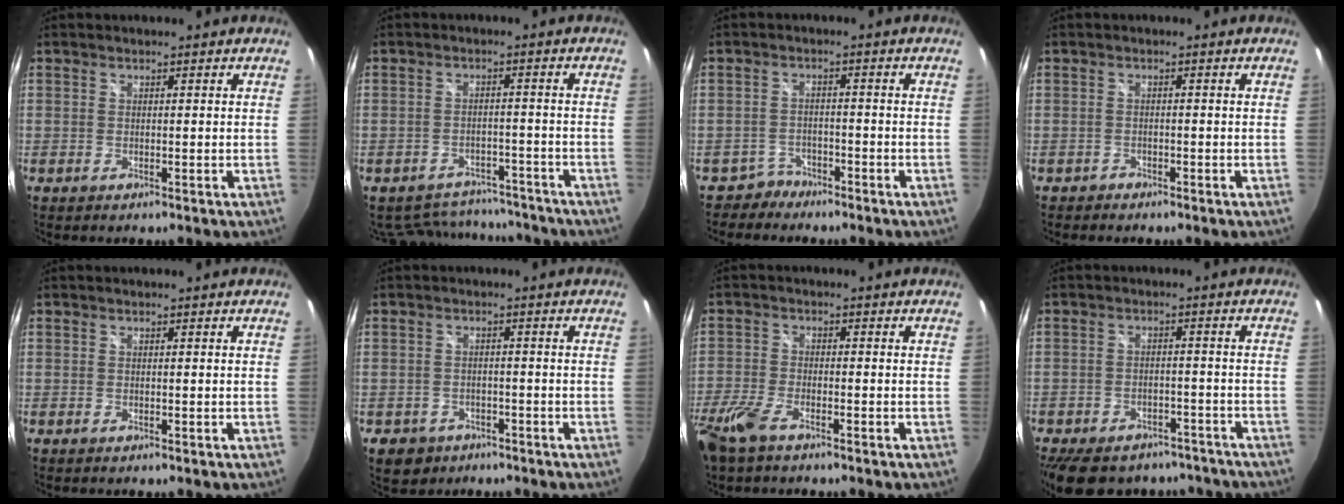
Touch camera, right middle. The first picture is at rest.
{"total": 11.0, "force": [-9.5, 5.1, 2.4], "torque": [-0.062, 0.021, -0.116]}
{"total": 3.1, "force": [-2.5, 1.6, -0.6], "torque": [0.008, 0.012, -0.047]}
{"total": 1.2, "force": [-1.0, 0.6, 0.0], "torque": [-0.006, 0.003, -0.018]}
{"total": 0.0}
{"total": 5.3, "force": [-2.9, 4.1, 1.4], "torque": [-0.041, 0.002, -0.037]}
{"total": 8.6, "force": [-5.8, 3.2, 5.4], "torque": [-0.142, -0.024, -0.119]}
{"total": 19.7, "force": [-15.6, 9.3, 7.6], "torque": [-0.175, 0.011, -0.201]}